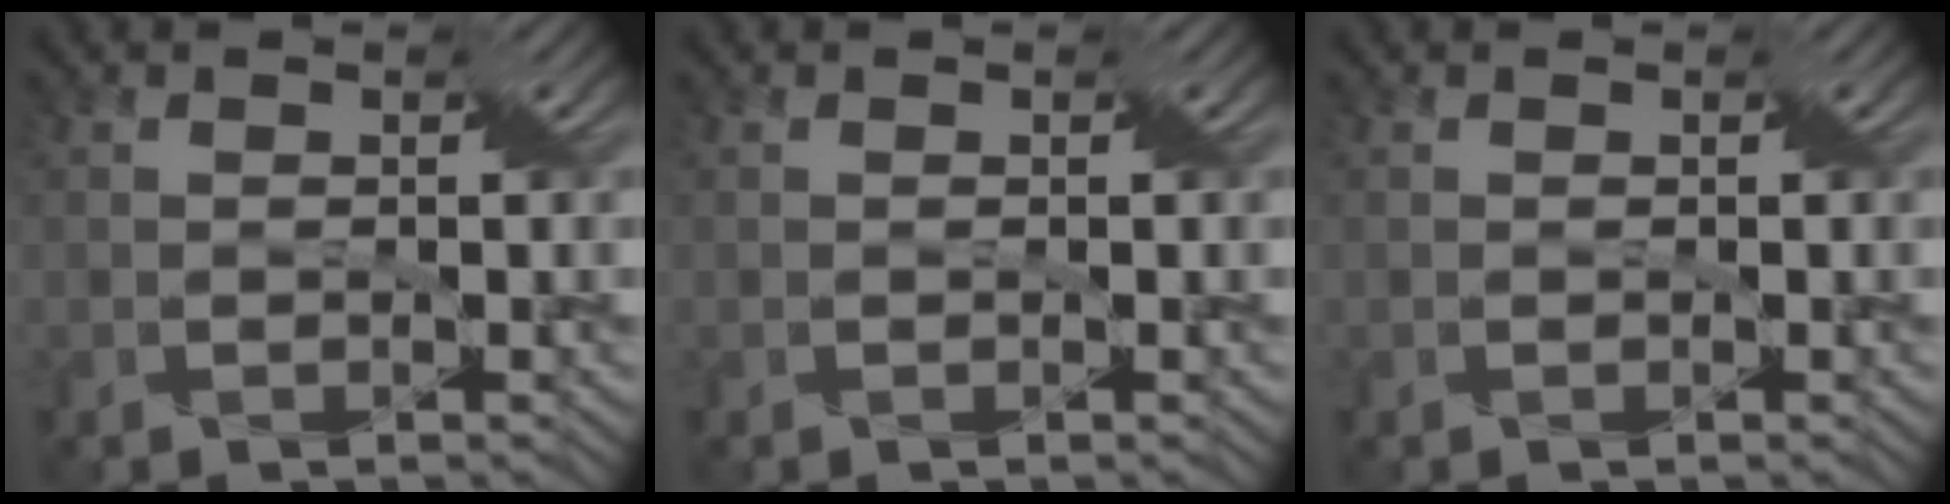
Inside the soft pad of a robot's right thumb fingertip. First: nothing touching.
{"total": 0.0}
{"total": 0.0}